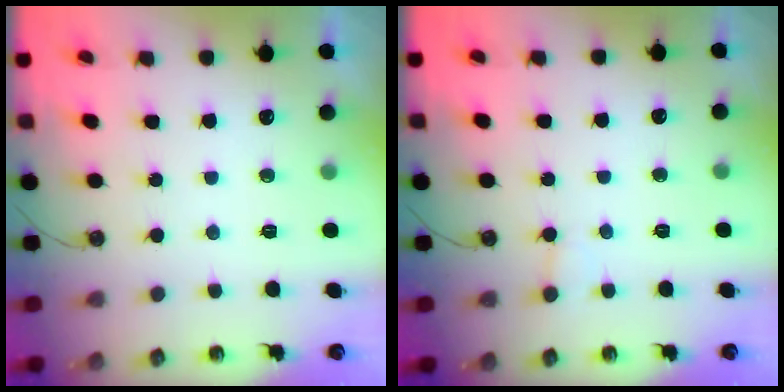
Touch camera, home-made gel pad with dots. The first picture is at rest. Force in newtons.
{"total": 2.8, "press": 2.8, "slide": 0.2}